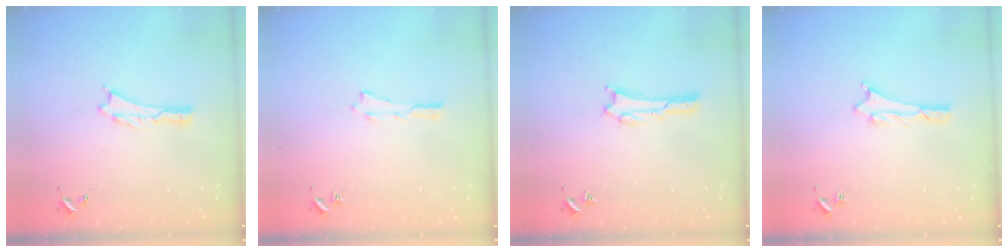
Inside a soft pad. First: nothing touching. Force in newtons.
{"total": 0.0}
{"total": 0.8, "press": 0.8, "slide": 0.2}
{"total": 0.9, "press": 0.8, "slide": 0.1}